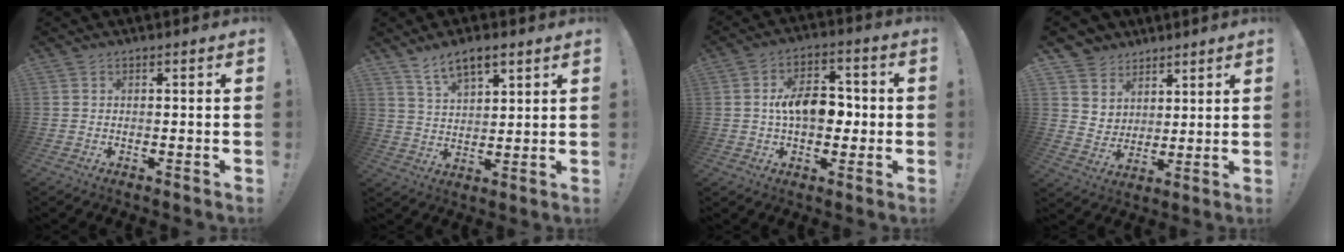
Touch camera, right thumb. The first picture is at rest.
{"total": 8.2, "force": [5.6, 3.7, 4.8], "torque": [-0.071, -0.026, 0.102]}
{"total": 12.0, "force": [-0.1, 7.4, 9.4], "torque": [-0.153, 0.008, -0.003]}
{"total": 7.7, "force": [4.3, 6.3, 0.4], "torque": [-0.008, -0.039, 0.092]}